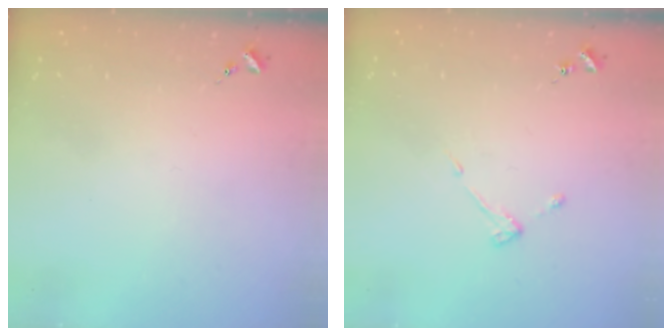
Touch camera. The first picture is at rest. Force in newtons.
{"total": 3.0, "press": 3.0, "slide": 0.6}